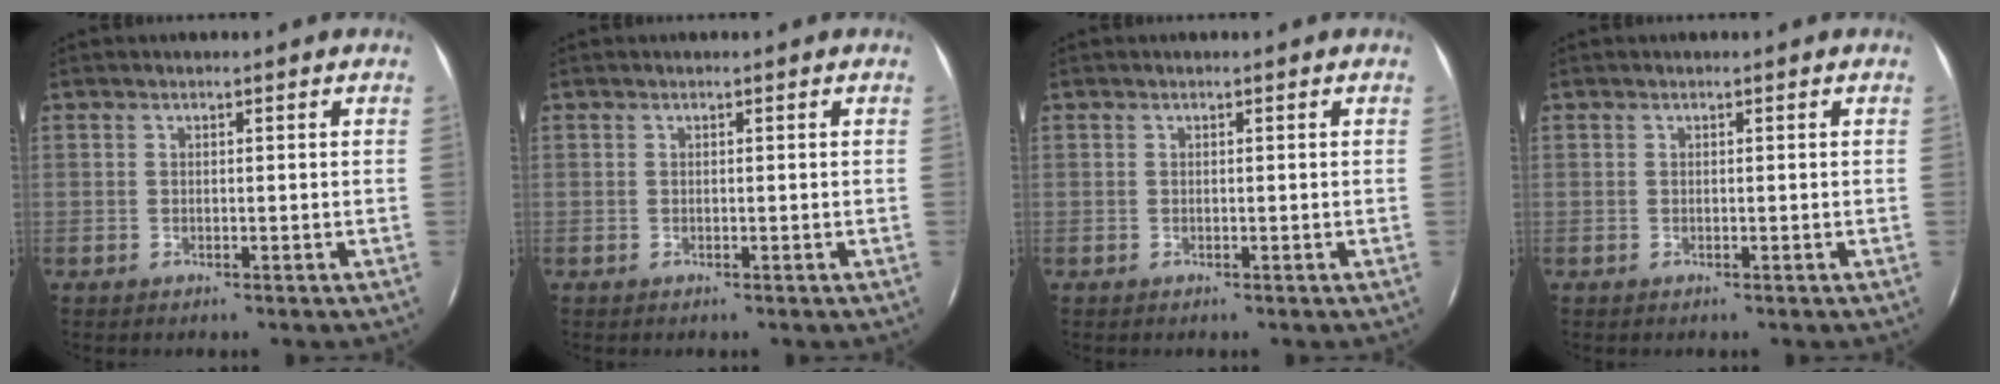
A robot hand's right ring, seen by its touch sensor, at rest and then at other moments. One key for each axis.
{"total": 0.0}
{"total": 0.0}
{"total": 0.0}